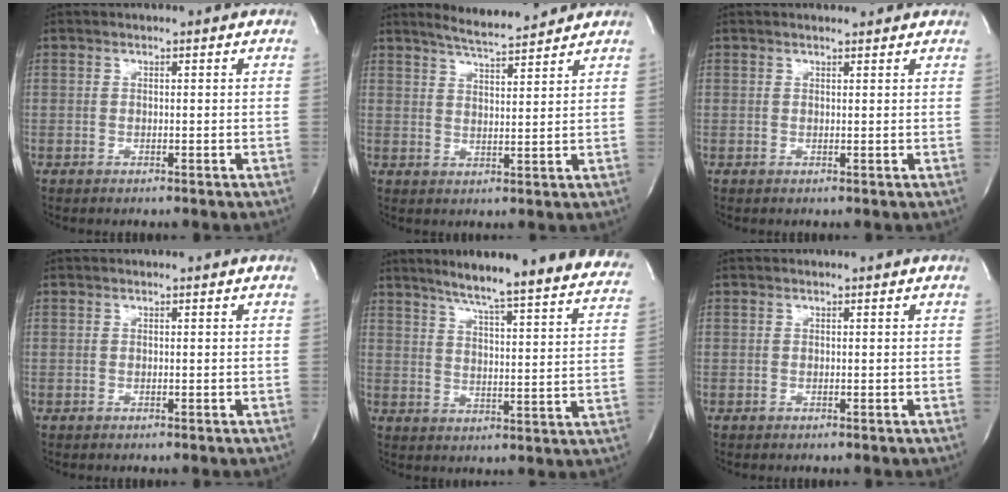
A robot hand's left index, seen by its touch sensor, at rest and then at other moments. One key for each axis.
{"total": 6.6, "fx": 6.3, "fy": 0.0, "fz": 2.0, "tx": -0.046, "ty": 0.004, "tz": 0.102}
{"total": 2.5, "fx": 2.3, "fy": 0.5, "fz": 0.7, "tx": -0.015, "ty": 0.015, "tz": 0.027}
{"total": 0.0}
{"total": 25.2, "fx": 22.2, "fy": 0.8, "fz": 11.9, "tx": -0.175, "ty": -0.054, "tz": 0.273}
{"total": 0.0}